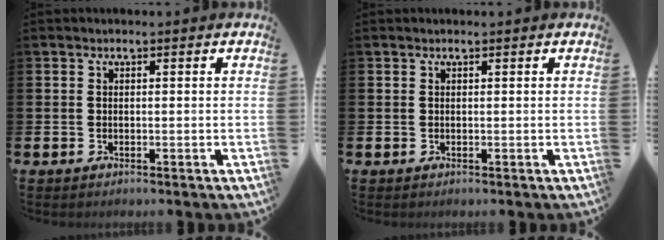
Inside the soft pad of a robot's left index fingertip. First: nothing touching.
{"total": 0.0}